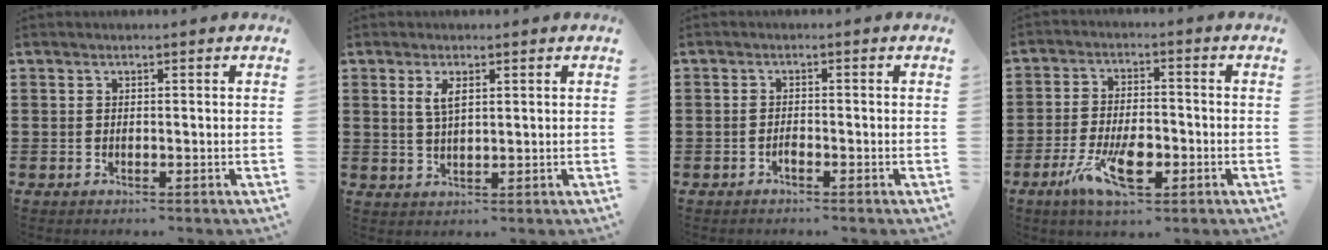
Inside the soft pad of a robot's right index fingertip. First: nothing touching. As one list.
[{"total": 3.0, "force": [1.2, 1.1, 2.5], "torque": [-0.054, 0.005, 0.020]}, {"total": 0.9, "force": [-0.8, 0.2, 0.4], "torque": [-0.011, -0.002, -0.014]}, {"total": 9.1, "force": [-3.8, 3.9, 7.3], "torque": [-0.153, -0.004, -0.065]}]